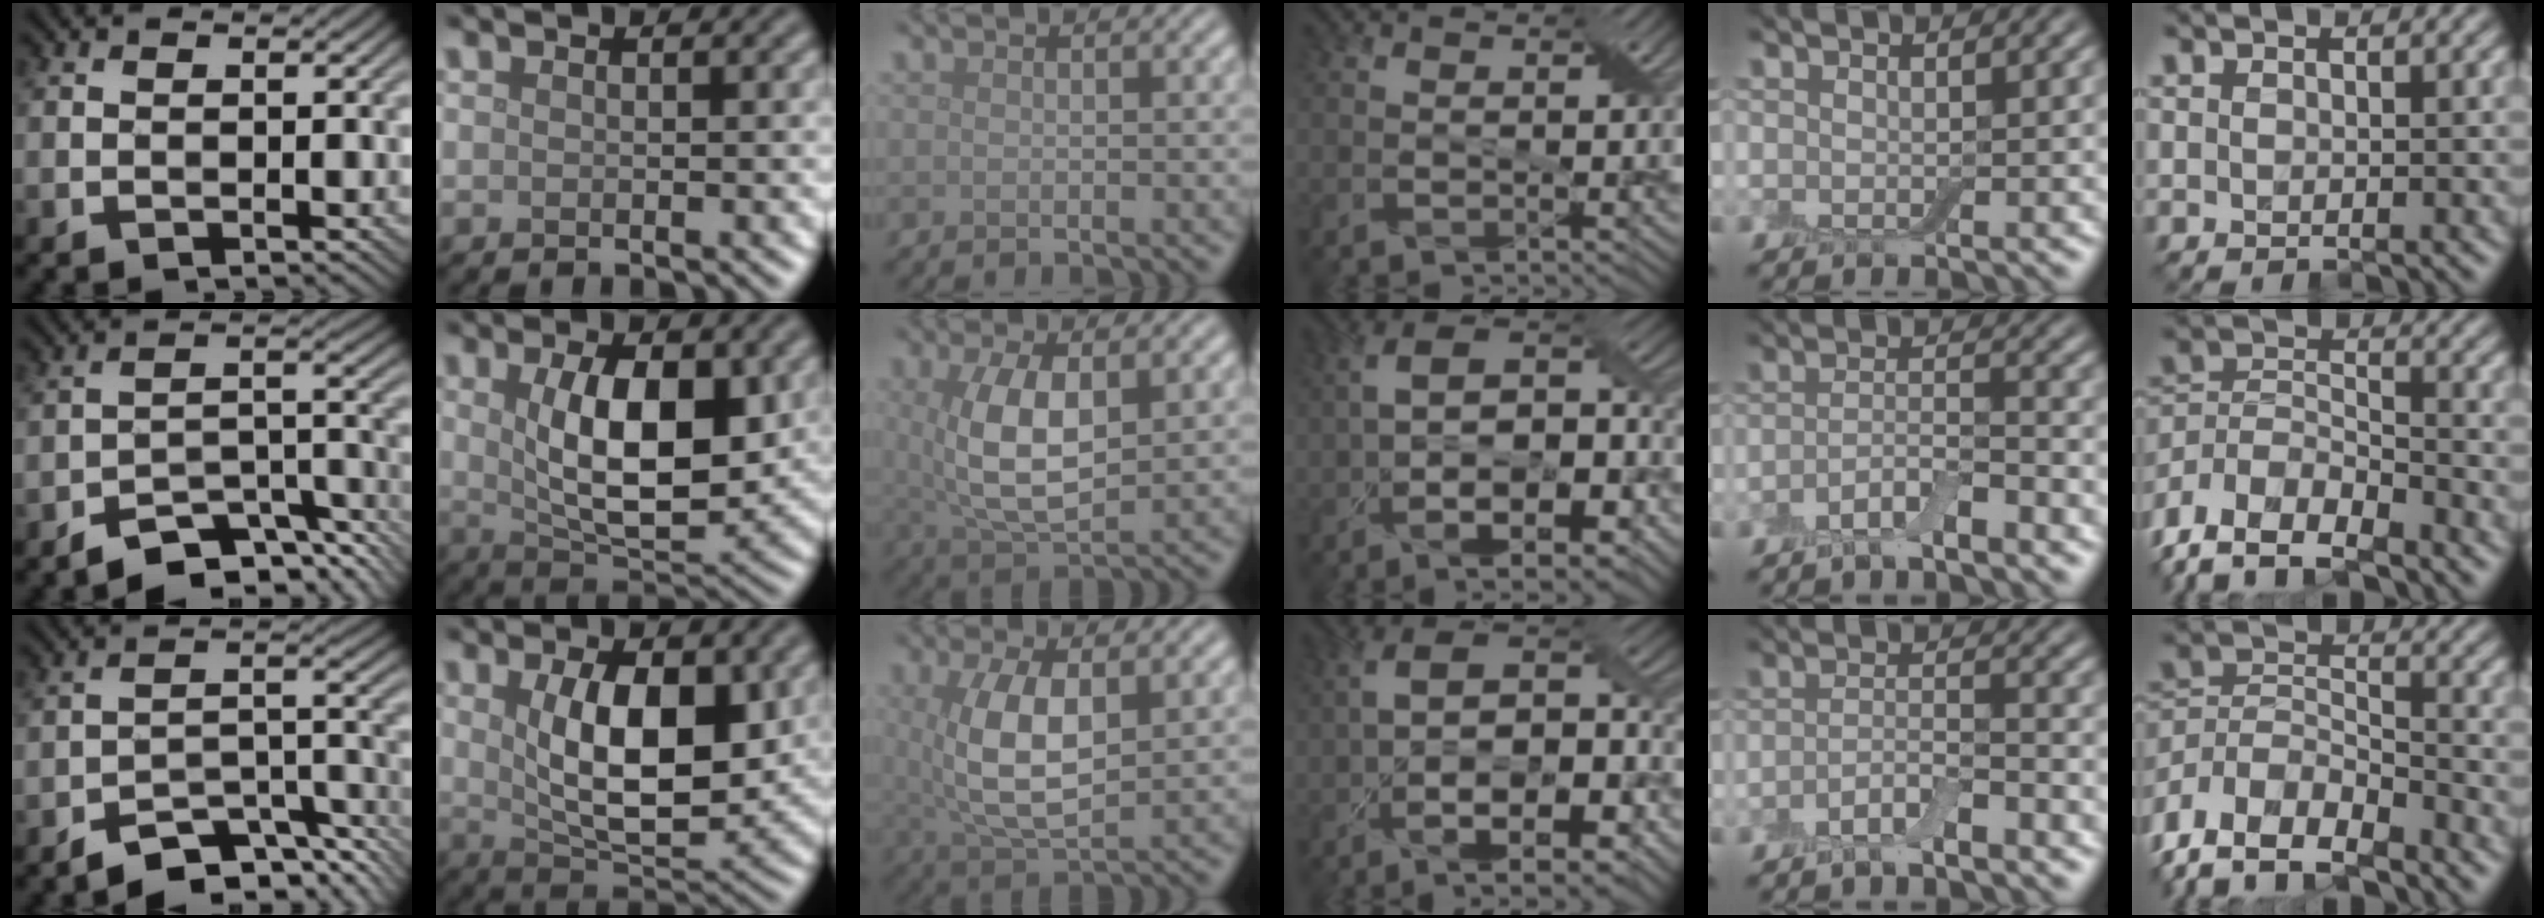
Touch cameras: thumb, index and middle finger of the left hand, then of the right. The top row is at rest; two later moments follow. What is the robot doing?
{"motion": "wrap", "object": "bandage"}